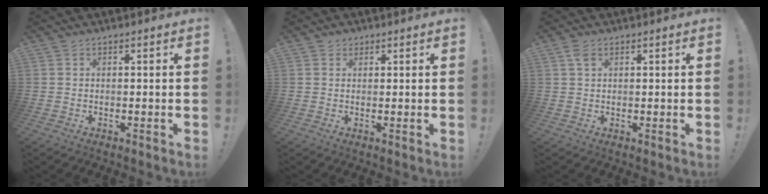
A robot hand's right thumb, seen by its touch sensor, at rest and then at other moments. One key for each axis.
{"total": 1.6, "fx": 0.9, "fy": 1.2, "fz": 0.2, "tx": 0.003, "ty": -0.002, "tz": 0.015}
{"total": 2.7, "fx": 1.4, "fy": 1.5, "fz": 1.8, "tx": -0.035, "ty": 0.001, "tz": 0.026}